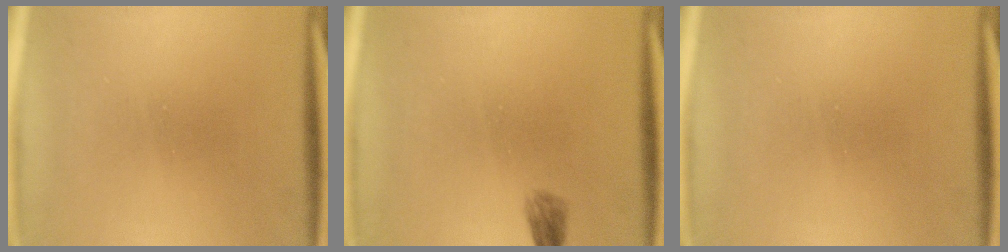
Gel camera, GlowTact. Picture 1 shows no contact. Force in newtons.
{"total": 1.7}
{"total": 0.0}